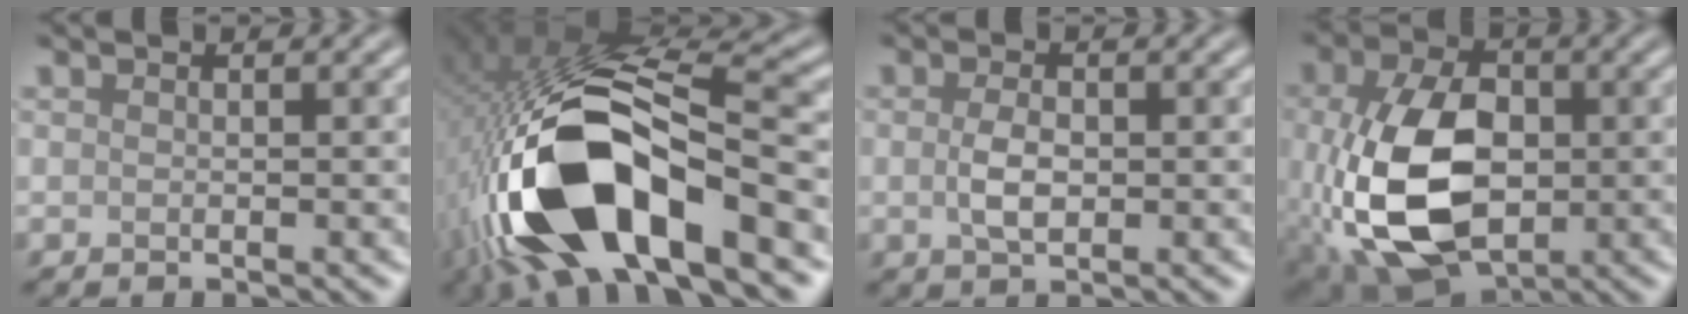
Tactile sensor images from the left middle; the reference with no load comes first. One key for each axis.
{"total": 15.1, "fx": -5.5, "fy": 6.3, "fz": 12.6, "tx": -0.250, "ty": 0.003, "tz": -0.093}
{"total": 2.3, "fx": -0.1, "fy": 1.3, "fz": 1.8, "tx": -0.044, "ty": 0.001, "tz": -0.003}
{"total": 11.5, "fx": -1.9, "fy": 7.3, "fz": 8.7, "tx": -0.203, "ty": -0.008, "tz": -0.036}